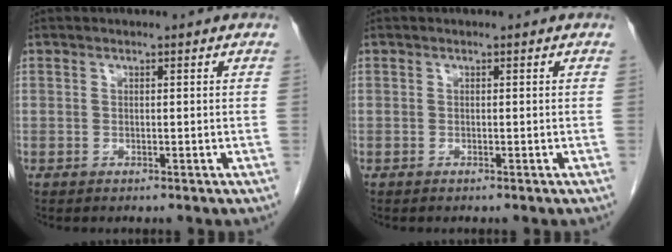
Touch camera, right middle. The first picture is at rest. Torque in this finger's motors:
{"motor_torque": [-0.54, -0.12, 0.13, 0.04]}